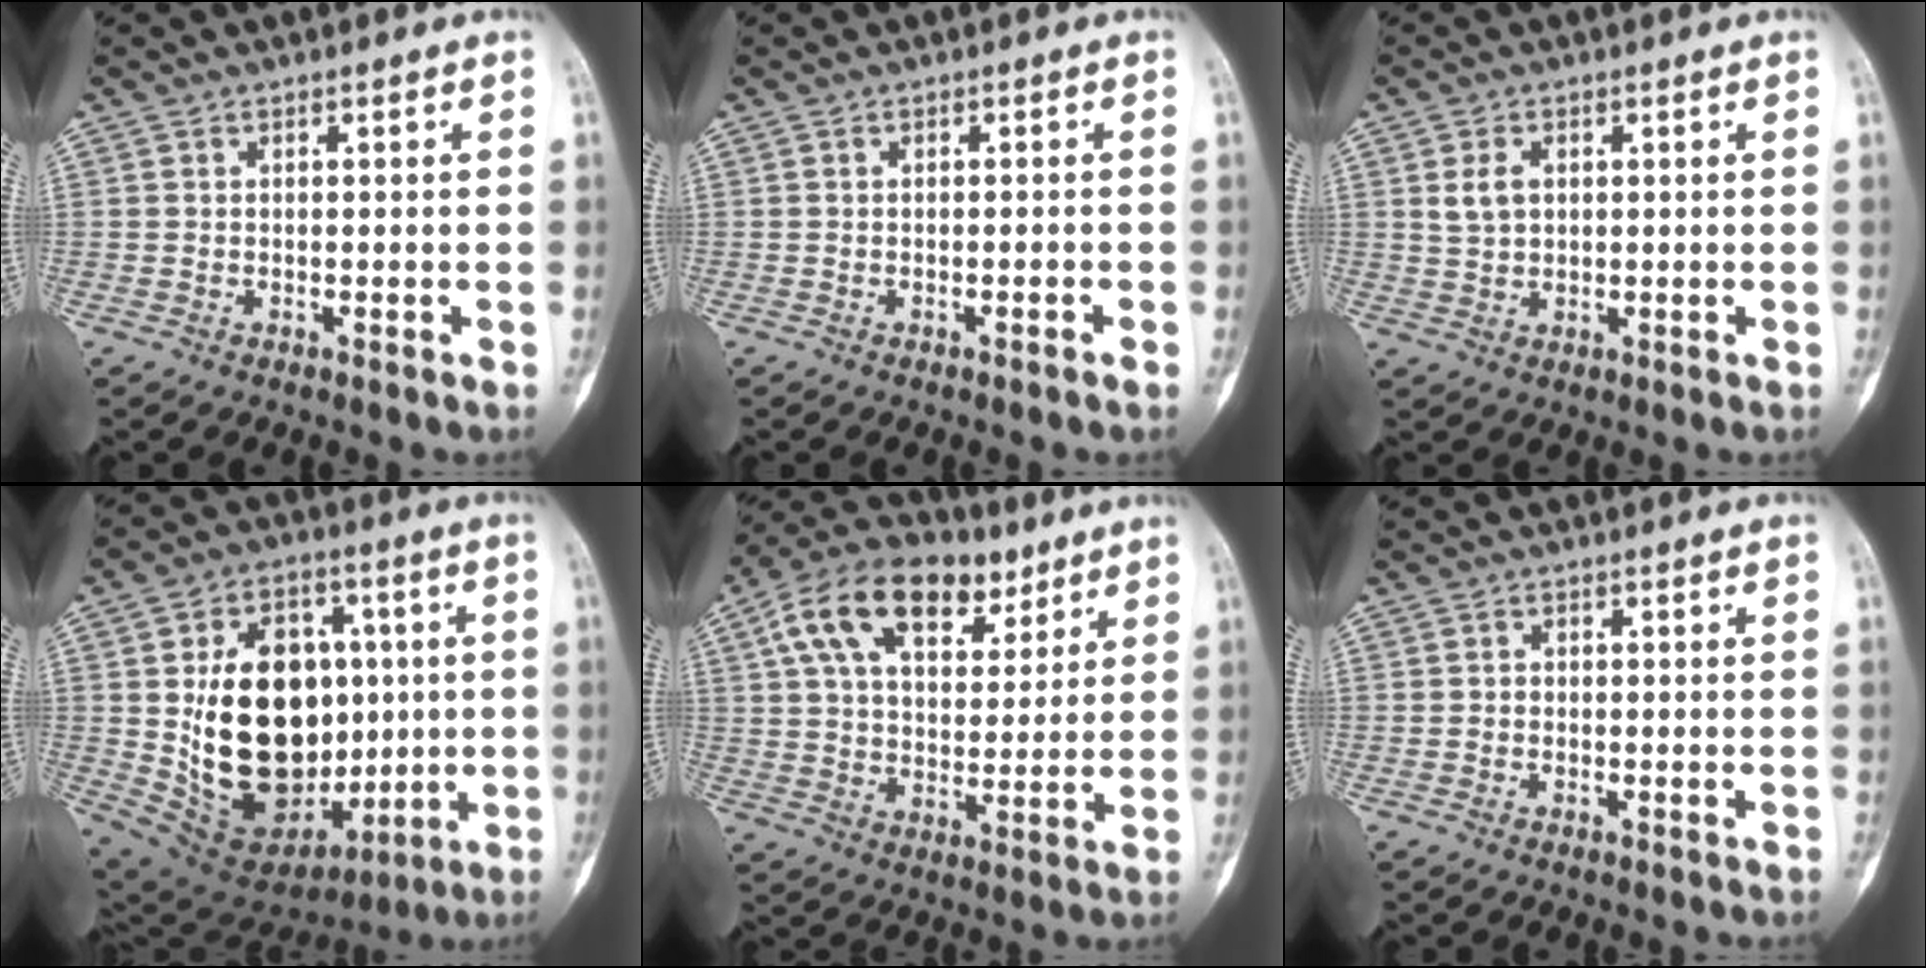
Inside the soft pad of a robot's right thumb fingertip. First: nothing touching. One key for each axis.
{"total": 0.9, "fx": -0.5, "fy": 0.1, "fz": 0.7, "tx": -0.018, "ty": 0.004, "tz": -0.005}
{"total": 3.7, "fx": 1.0, "fy": 2.5, "fz": 2.4, "tx": -0.039, "ty": 0.000, "tz": 0.024}
{"total": 26.1, "fx": 0.6, "fy": 18.0, "fz": 18.9, "tx": -0.281, "ty": 0.001, "tz": 0.041}
{"total": 19.1, "fx": 9.2, "fy": 11.3, "fz": 12.4, "tx": -0.187, "ty": 0.000, "tz": 0.154}
{"total": 0.7, "fx": -0.2, "fy": 0.7, "fz": 0.2, "tx": 0.003, "ty": 0.004, "tz": -0.007}